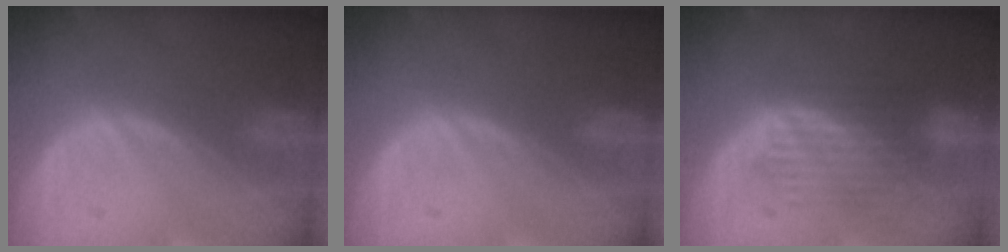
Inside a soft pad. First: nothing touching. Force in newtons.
{"total": 0.0}
{"total": 6.1, "press": 6.1, "slide": 0.6}